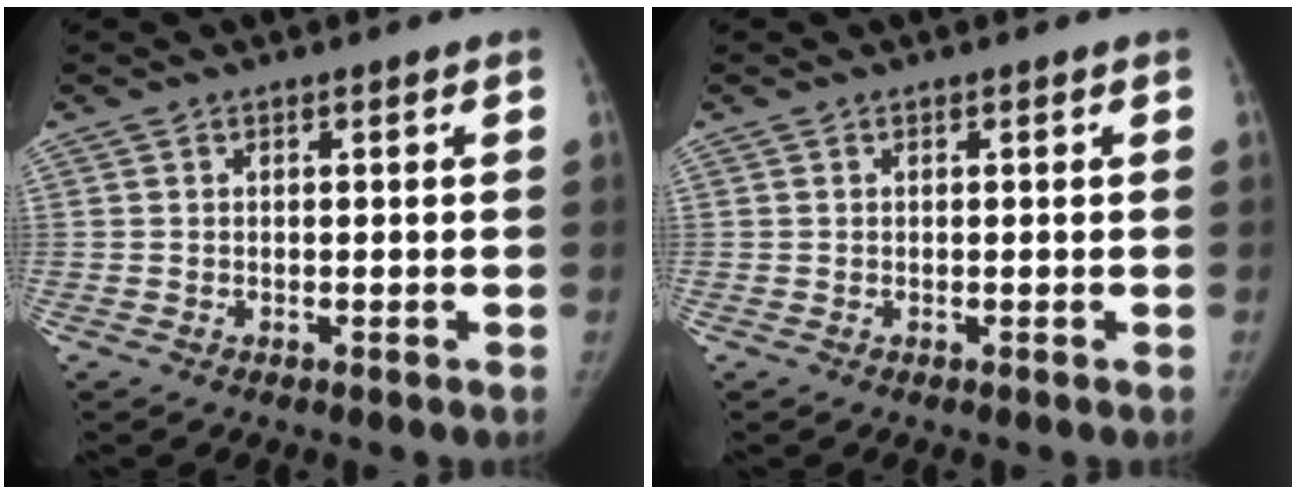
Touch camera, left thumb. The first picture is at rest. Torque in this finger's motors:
{"motor_torque": [-0.08, -0.06, 0.08, -0.29, 0.00]}